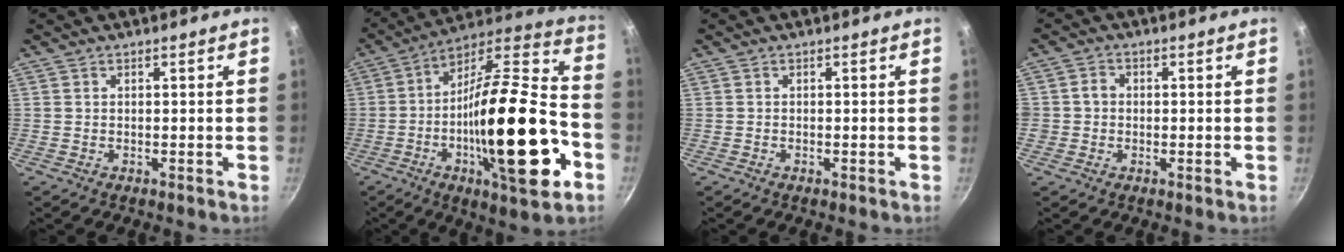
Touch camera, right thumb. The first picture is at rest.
{"total": 29.4, "force": [-8.2, 9.3, 26.6], "torque": [-0.406, 0.026, -0.139]}
{"total": 0.0}
{"total": 2.7, "force": [-0.3, 2.5, 1.0], "torque": [-0.004, 0.009, -0.009]}